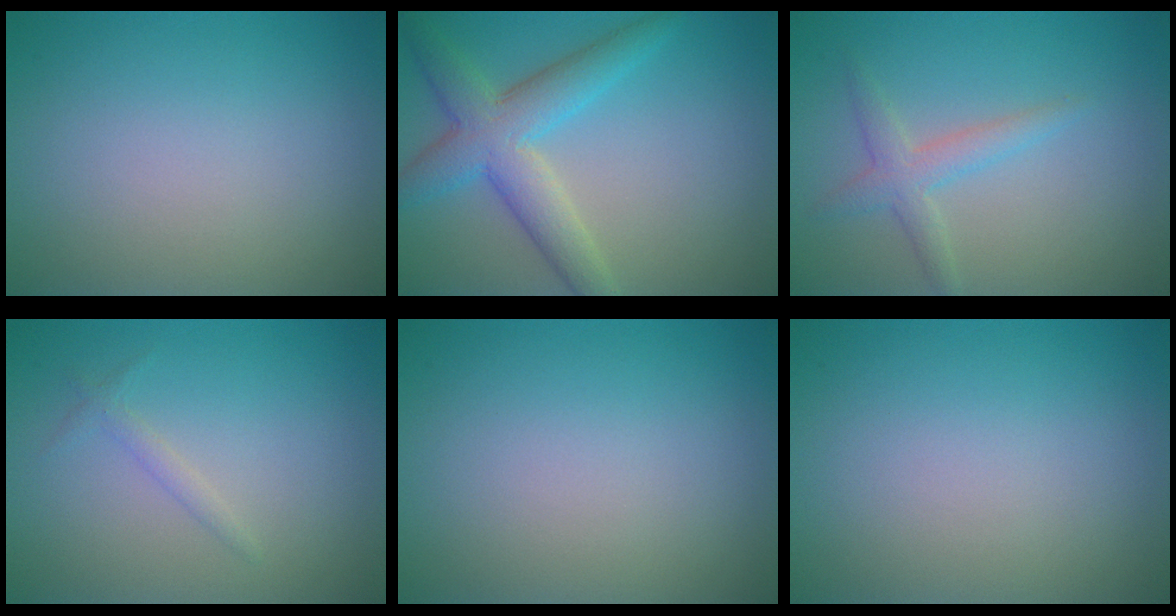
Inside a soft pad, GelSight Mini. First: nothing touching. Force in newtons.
{"total": 5.6, "press": 5.6, "slide": 0.3}
{"total": 2.3, "press": 2.3, "slide": 0.0}
{"total": 0.9, "press": 0.9, "slide": 0.1}
{"total": 0.0}
{"total": 0.0}